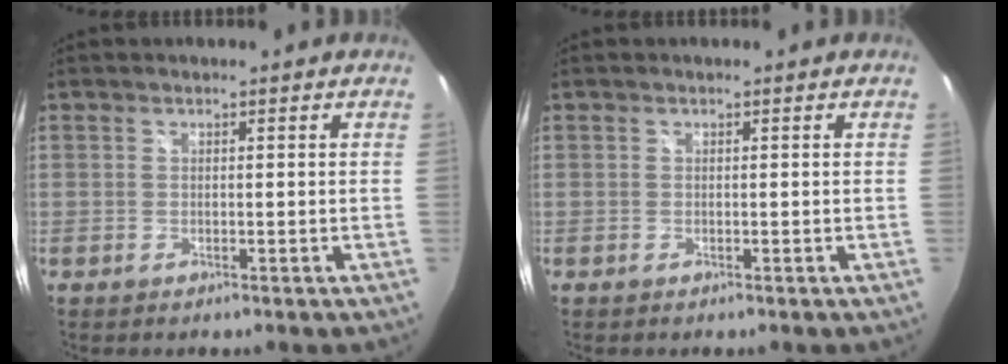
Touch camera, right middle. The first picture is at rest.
{"total": 0.0}